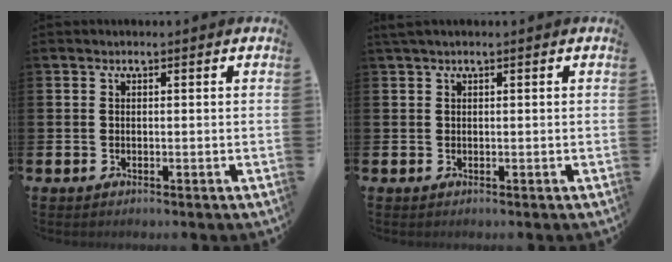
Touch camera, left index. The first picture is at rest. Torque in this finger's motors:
{"motor_torque": [0.08, -0.38, 0.21, 0.07]}